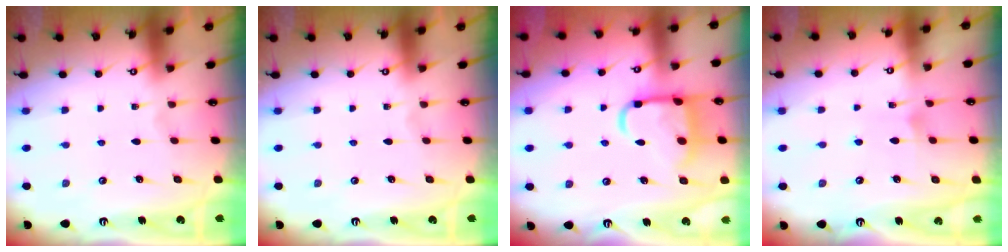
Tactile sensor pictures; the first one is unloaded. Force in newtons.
{"total": 0.0}
{"total": 12.8, "press": 12.8, "slide": 1.4}
{"total": 5.0, "press": 4.9, "slide": 0.6}